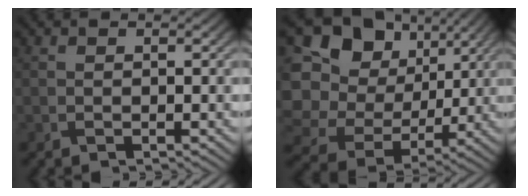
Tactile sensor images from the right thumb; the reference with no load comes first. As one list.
[{"total": 18.2, "force": [2.9, 15.6, 8.8], "torque": [-0.278, 0.003, 0.071]}]